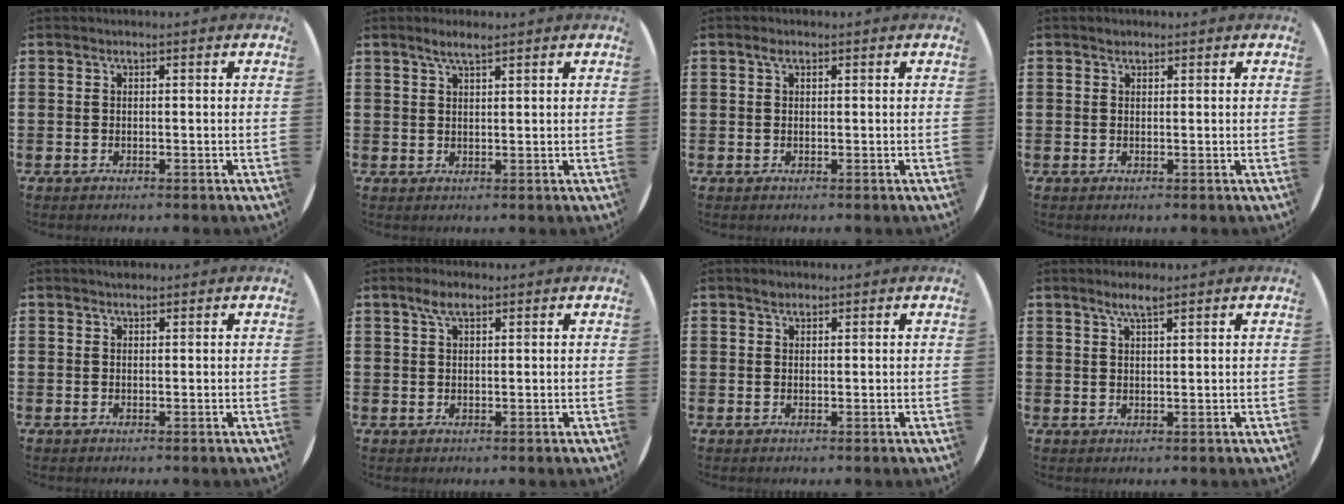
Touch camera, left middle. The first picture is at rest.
{"total": 2.5, "force": [1.9, 0.4, 1.5], "torque": [-0.032, 0.004, 0.034]}
{"total": 1.0, "force": [0.5, 0.5, 0.7], "torque": [-0.015, 0.005, 0.008]}
{"total": 0.7, "force": [0.6, 0.4, 0.1], "torque": [0.005, -0.001, 0.010]}
{"total": 0.6, "force": [0.6, 0.2, 0.0], "torque": [-0.001, 0.003, 0.011]}
{"total": 3.0, "force": [1.9, 1.2, 2.0], "torque": [-0.035, 0.005, 0.032]}
{"total": 1.1, "force": [0.9, 0.5, 0.3], "torque": [-0.008, 0.004, 0.018]}
{"total": 3.0, "force": [2.3, 0.5, 1.9], "torque": [-0.033, 0.001, 0.038]}